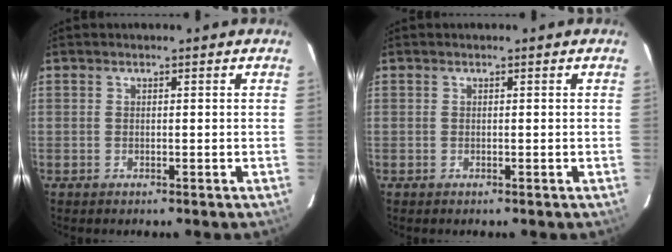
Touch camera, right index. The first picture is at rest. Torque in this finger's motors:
{"motor_torque": [0.00, 0.00, 0.00, 0.00]}